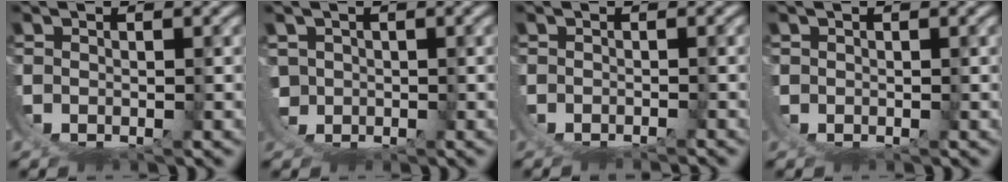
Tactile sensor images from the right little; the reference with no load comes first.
{"total": 3.3, "force": [-0.5, 3.0, 1.3], "torque": [-0.051, -0.032, 0.003]}
{"total": 2.7, "force": [-2.4, 1.1, 0.7], "torque": [-0.013, -0.002, -0.037]}
{"total": 0.6, "force": [0.0, 0.6, 0.1], "torque": [-0.014, -0.011, 0.007]}